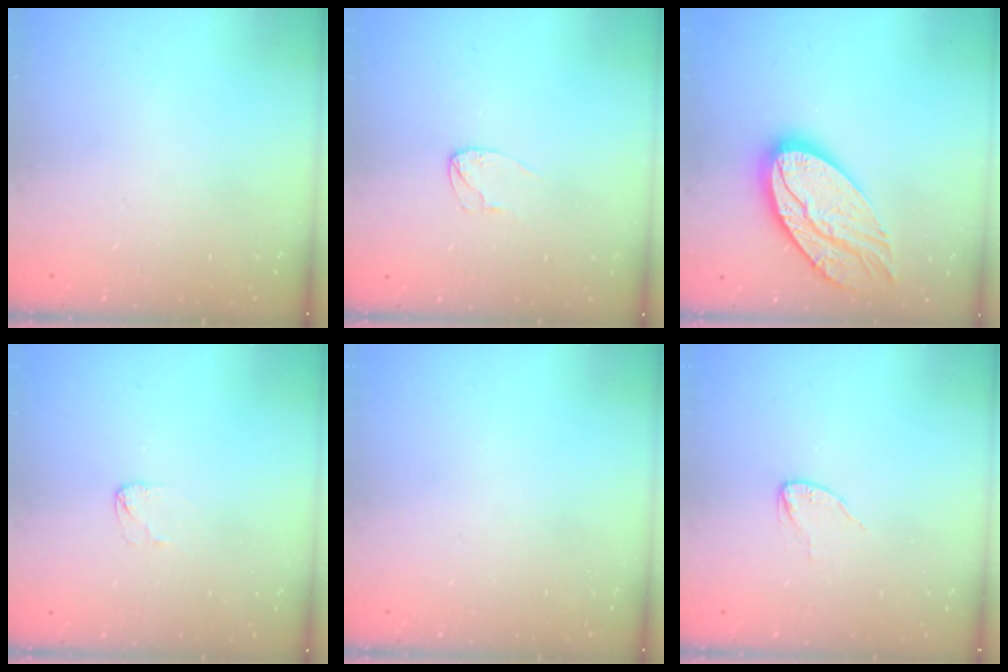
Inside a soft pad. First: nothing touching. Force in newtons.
{"total": 4.0, "press": 3.9, "slide": 0.3}
{"total": 20.1, "press": 20.0, "slide": 1.7}
{"total": 2.5, "press": 2.5, "slide": 0.2}
{"total": 0.0}
{"total": 2.3, "press": 2.3, "slide": 0.2}